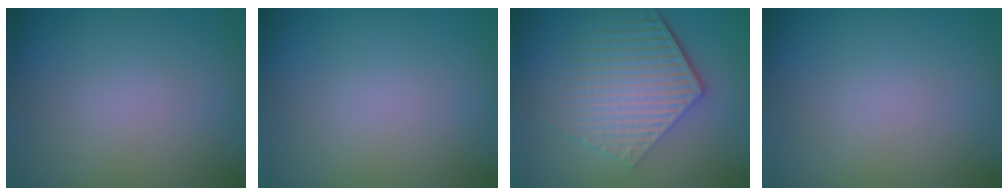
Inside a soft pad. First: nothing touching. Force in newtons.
{"total": 0.0}
{"total": 6.1, "press": 4.4, "slide": 4.1}
{"total": 0.0}